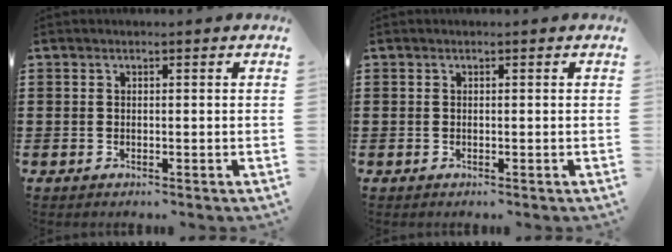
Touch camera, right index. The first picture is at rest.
{"total": 0.0}